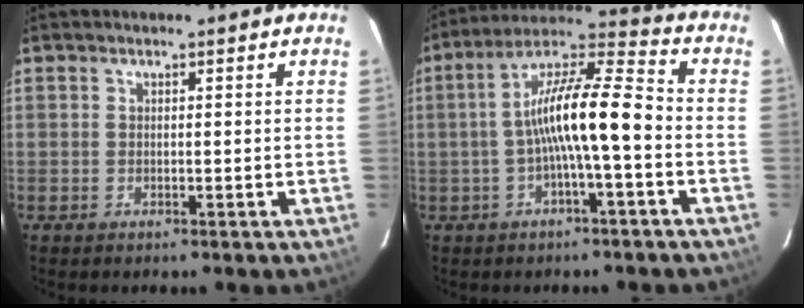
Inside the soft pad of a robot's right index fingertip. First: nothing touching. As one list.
[{"total": 12.3, "force": [-2.3, 1.7, 11.9], "torque": [-0.219, 0.025, -0.043]}]